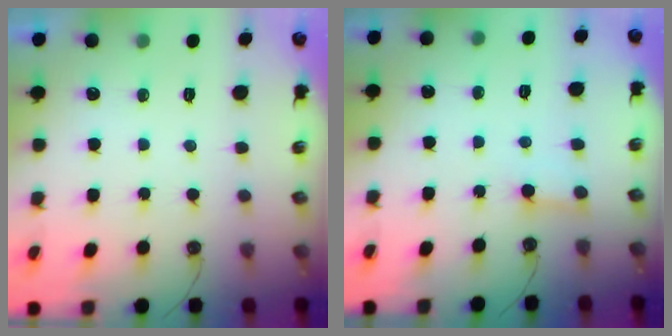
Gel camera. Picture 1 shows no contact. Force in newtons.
{"total": 2.1, "press": 2.1, "slide": 0.1}